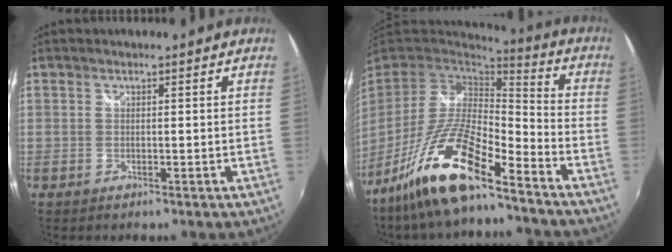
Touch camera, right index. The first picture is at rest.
{"total": 16.2, "force": [-11.4, 3.1, 11.2], "torque": [-0.225, -0.018, -0.221]}